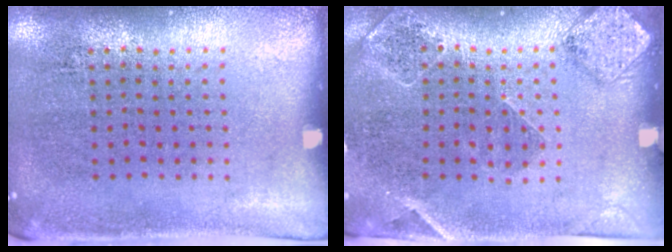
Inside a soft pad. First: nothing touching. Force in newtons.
{"total": 1.6, "press": 1.5, "slide": 0.3}